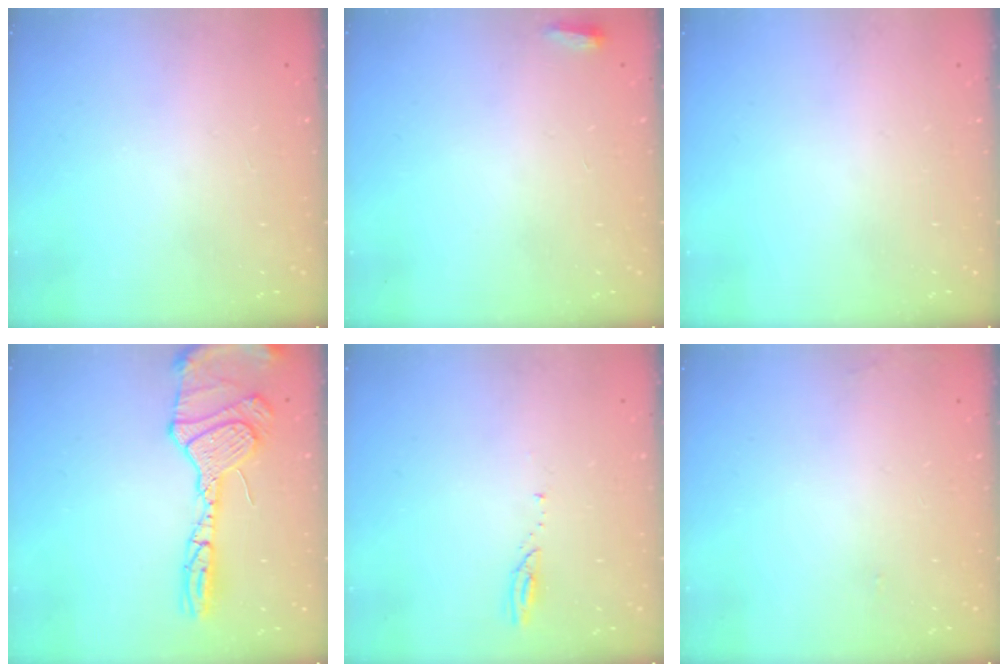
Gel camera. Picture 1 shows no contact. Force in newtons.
{"total": 2.5, "press": 2.3, "slide": 1.0}
{"total": 0.0}
{"total": 20.2, "press": 19.4, "slide": 5.7}
{"total": 4.4, "press": 4.3, "slide": 0.7}
{"total": 14.1, "press": 4.0, "slide": 13.5}